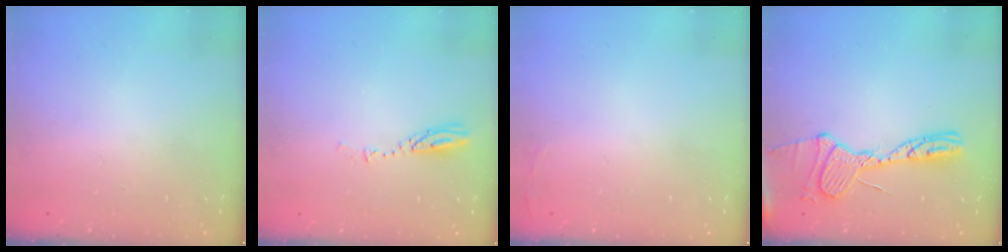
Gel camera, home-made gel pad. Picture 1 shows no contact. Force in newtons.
{"total": 3.6, "press": 3.5, "slide": 0.5}
{"total": 2.5, "press": 2.4, "slide": 0.9}
{"total": 15.7, "press": 15.6, "slide": 1.4}